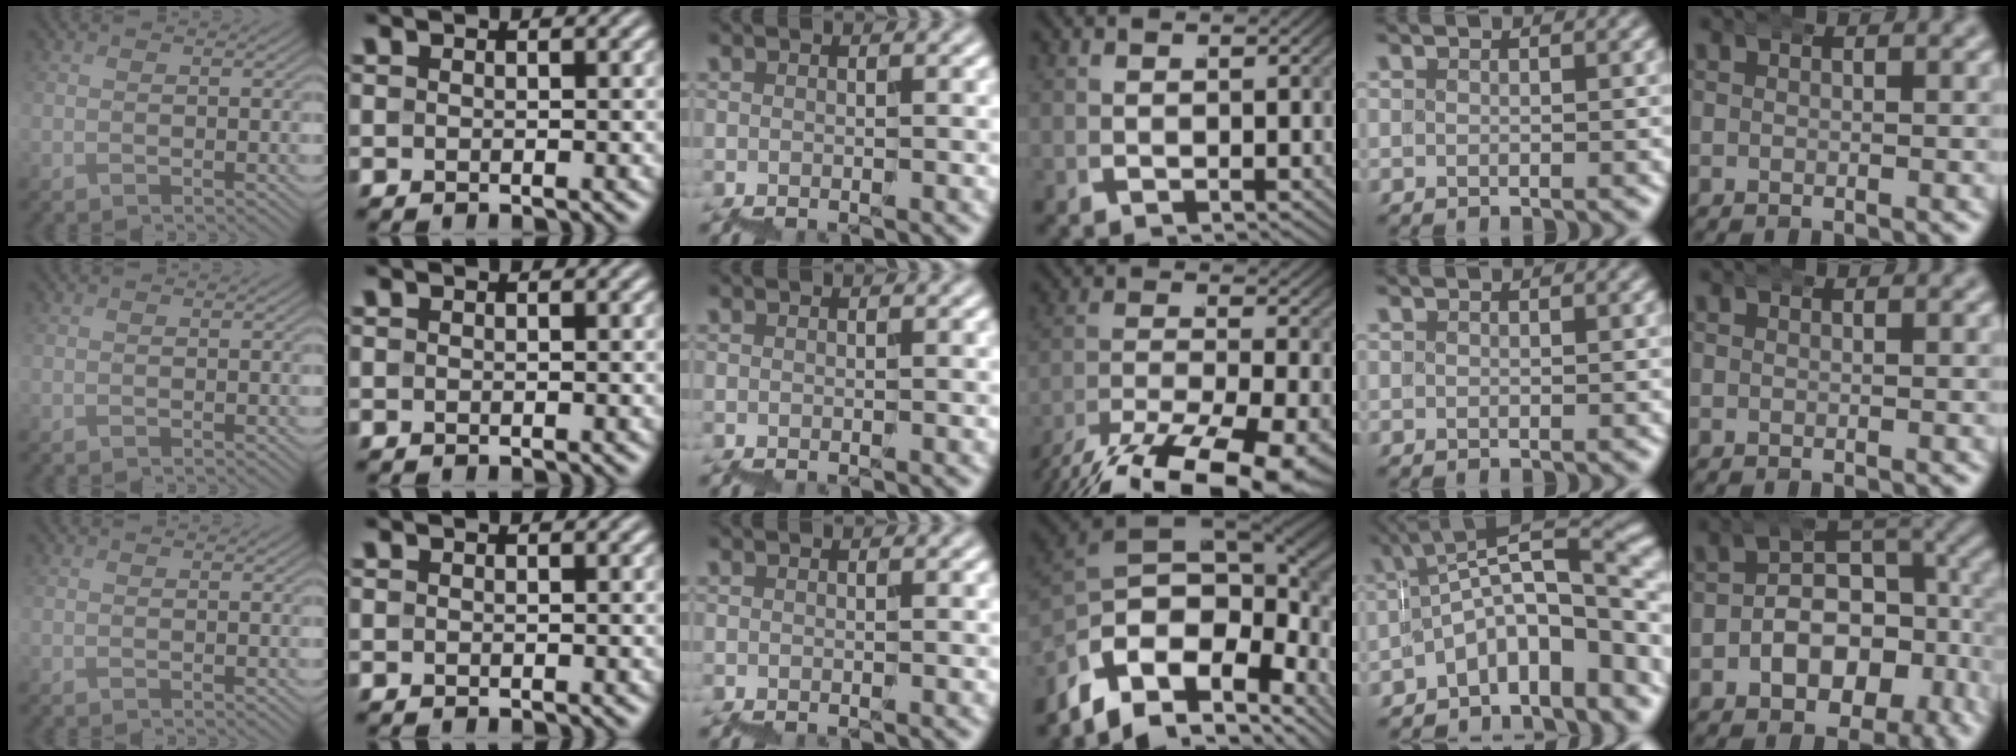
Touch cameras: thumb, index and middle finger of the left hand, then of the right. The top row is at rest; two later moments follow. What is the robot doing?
{"motion": "wrap", "object": "bubble wrap"}